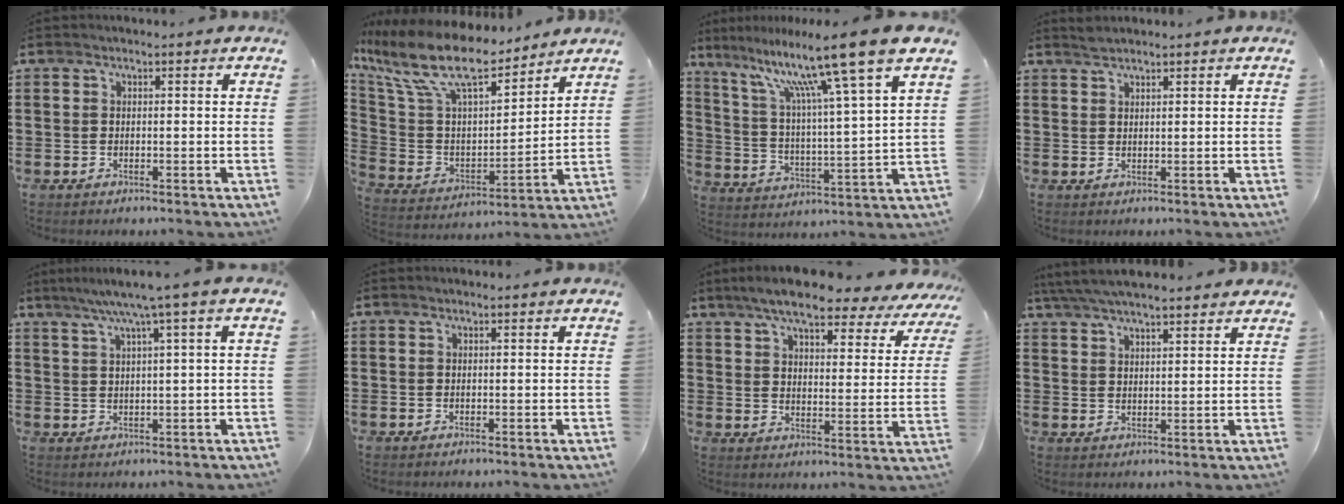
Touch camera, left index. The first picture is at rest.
{"total": 13.3, "force": [10.2, 3.2, 7.9], "torque": [-0.205, -0.061, 0.173]}
{"total": 13.3, "force": [10.2, -0.6, 8.5], "torque": [-0.175, -0.068, 0.157]}
{"total": 1.5, "force": [1.4, 0.2, 0.4], "torque": [-0.009, -0.001, 0.028]}
{"total": 4.6, "force": [2.2, -0.6, 4.0], "torque": [-0.081, -0.004, 0.034]}
{"total": 0.0}
{"total": 8.3, "force": [7.2, 1.2, 3.9], "torque": [-0.090, -0.037, 0.123]}
{"total": 5.1, "force": [4.8, 0.6, 1.8], "torque": [-0.050, -0.009, 0.087]}